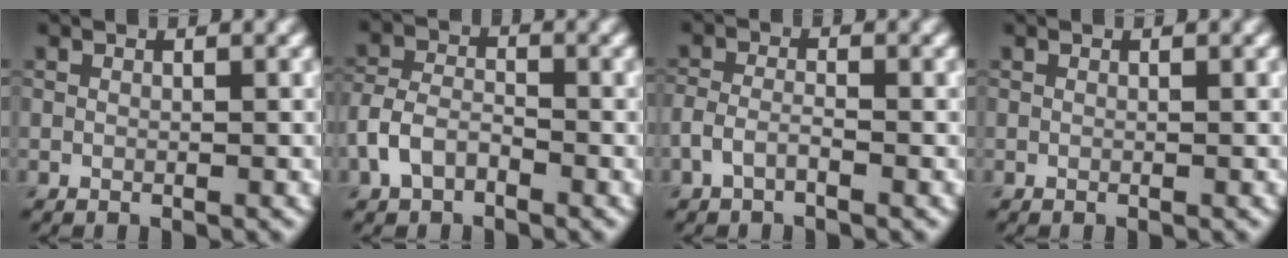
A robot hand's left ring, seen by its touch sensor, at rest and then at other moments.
{"total": 3.1, "force": [-1.8, 1.9, 1.7], "torque": [-0.036, 0.007, -0.043]}
{"total": 1.7, "force": [-1.0, 0.7, 1.2], "torque": [-0.028, 0.004, -0.026]}
{"total": 0.0}